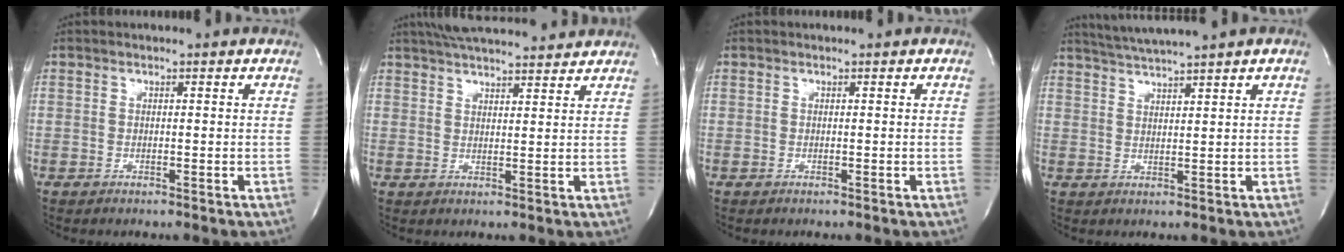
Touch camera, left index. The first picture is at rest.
{"total": 14.1, "force": [12.7, 1.9, 5.7], "torque": [-0.097, 0.038, 0.182]}
{"total": 0.0}
{"total": 5.5, "force": [4.7, -1.6, 2.4], "torque": [-0.046, 0.006, 0.086]}